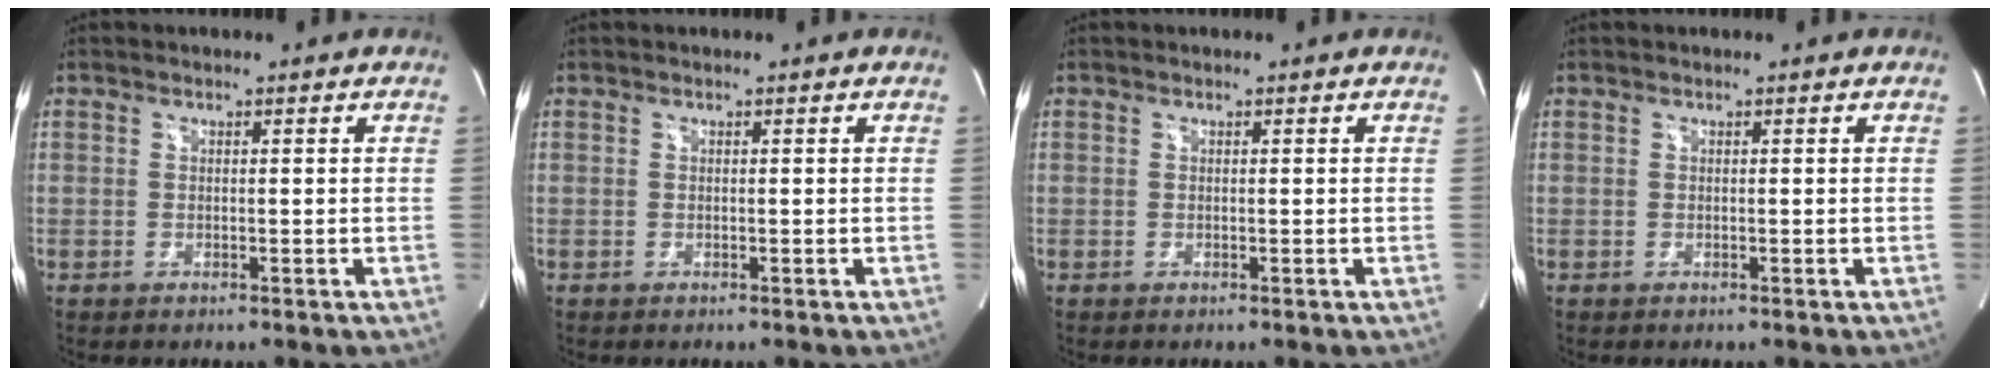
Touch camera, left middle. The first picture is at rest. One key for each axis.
{"total": 0.0}
{"total": 0.0}
{"total": 0.0}